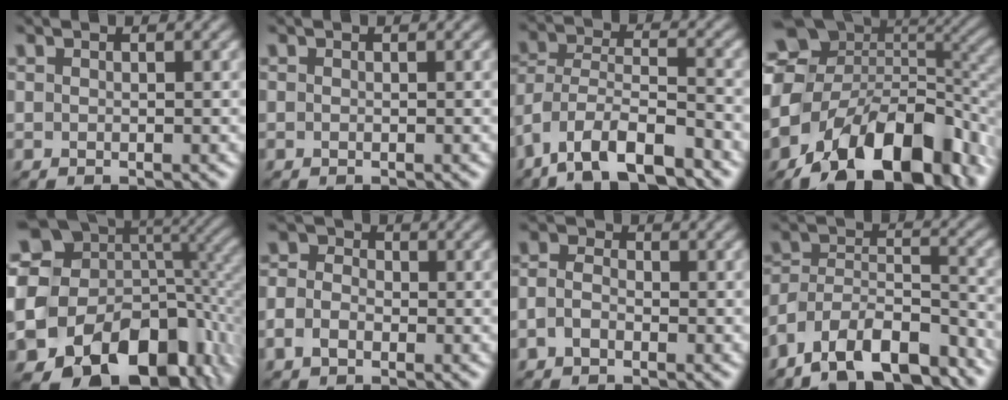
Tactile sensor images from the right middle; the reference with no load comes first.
{"total": 0.0}
{"total": 11.0, "force": [-8.0, 4.4, 6.1], "torque": [-0.120, -0.016, -0.144]}
{"total": 16.9, "force": [-7.3, 10.1, 11.3], "torque": [-0.198, -0.013, -0.105]}
{"total": 21.4, "force": [-8.0, 15.9, 11.9], "torque": [-0.191, -0.024, -0.114]}
{"total": 3.4, "force": [-0.6, 2.7, 1.8], "torque": [-0.024, 0.011, -0.025]}
{"total": 2.3, "force": [-0.8, 1.7, 1.4], "torque": [-0.032, 0.000, -0.021]}
{"total": 11.4, "force": [-9.1, 4.7, 4.8], "torque": [-0.081, 0.009, -0.152]}